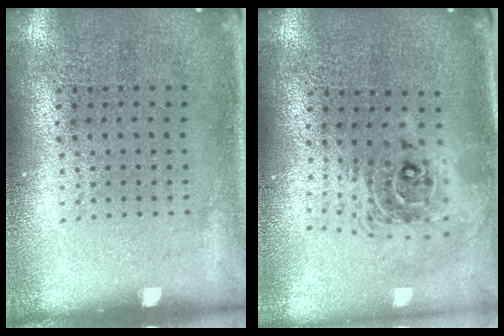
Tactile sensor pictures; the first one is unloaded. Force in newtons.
{"total": 2.1, "press": 1.6, "slide": 1.4}